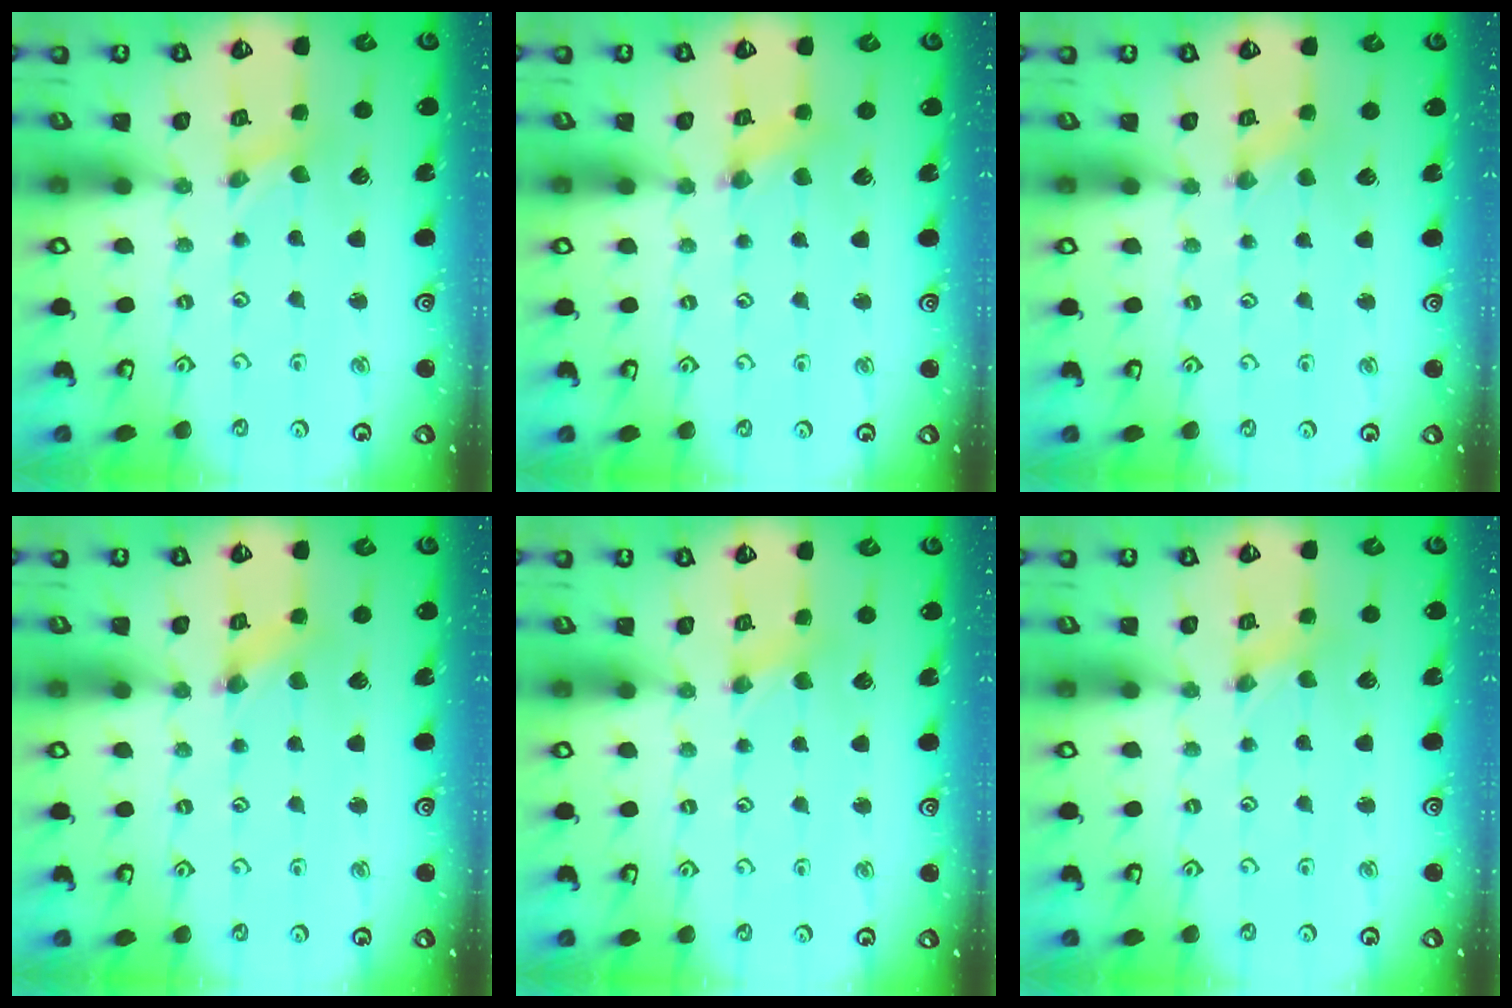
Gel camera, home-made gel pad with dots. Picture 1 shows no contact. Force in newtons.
{"total": 1.3, "press": 1.3, "slide": 0.3}
{"total": 0.9, "press": 0.9, "slide": 0.2}
{"total": 1.3, "press": 1.3, "slide": 0.3}
{"total": 1.8, "press": 1.7, "slide": 0.3}
{"total": 0.0}